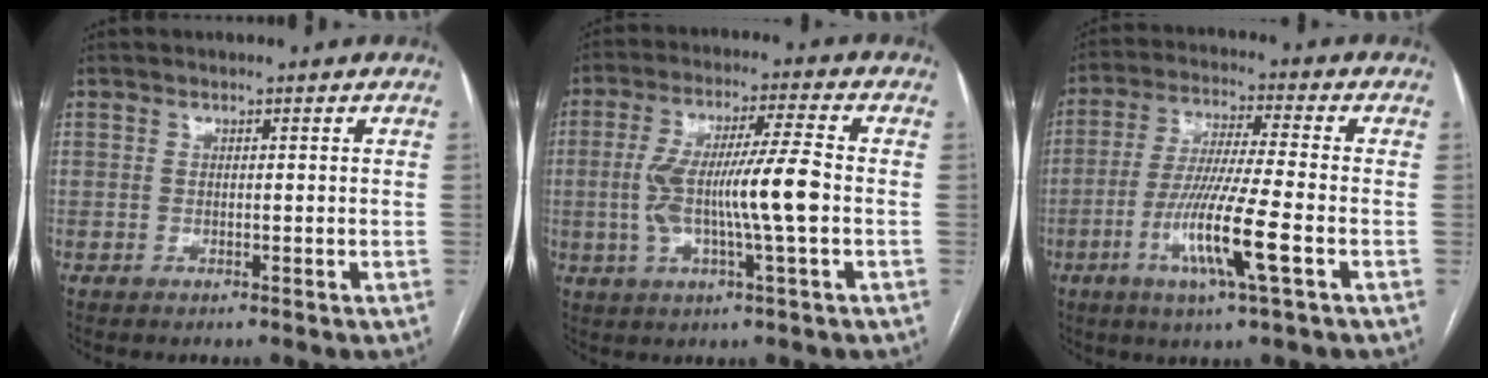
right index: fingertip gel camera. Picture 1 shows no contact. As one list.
[{"total": 11.4, "force": [-1.2, 0.5, 11.3], "torque": [-0.217, 0.010, -0.024]}, {"total": 11.9, "force": [-4.1, -0.2, 11.2], "torque": [-0.220, -0.017, -0.079]}]